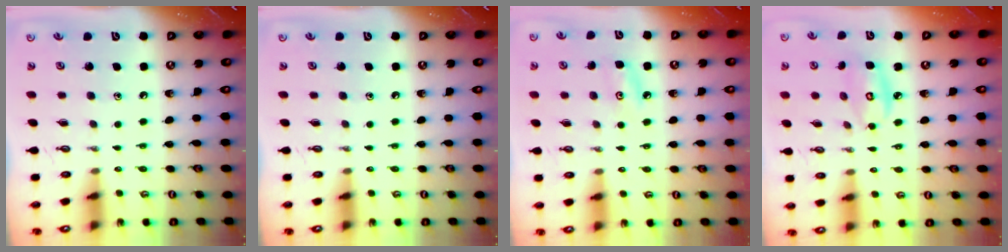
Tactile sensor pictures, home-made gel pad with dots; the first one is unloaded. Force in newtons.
{"total": 0.0}
{"total": 4.9, "press": 4.8, "slide": 0.7}
{"total": 5.9, "press": 5.9, "slide": 0.3}